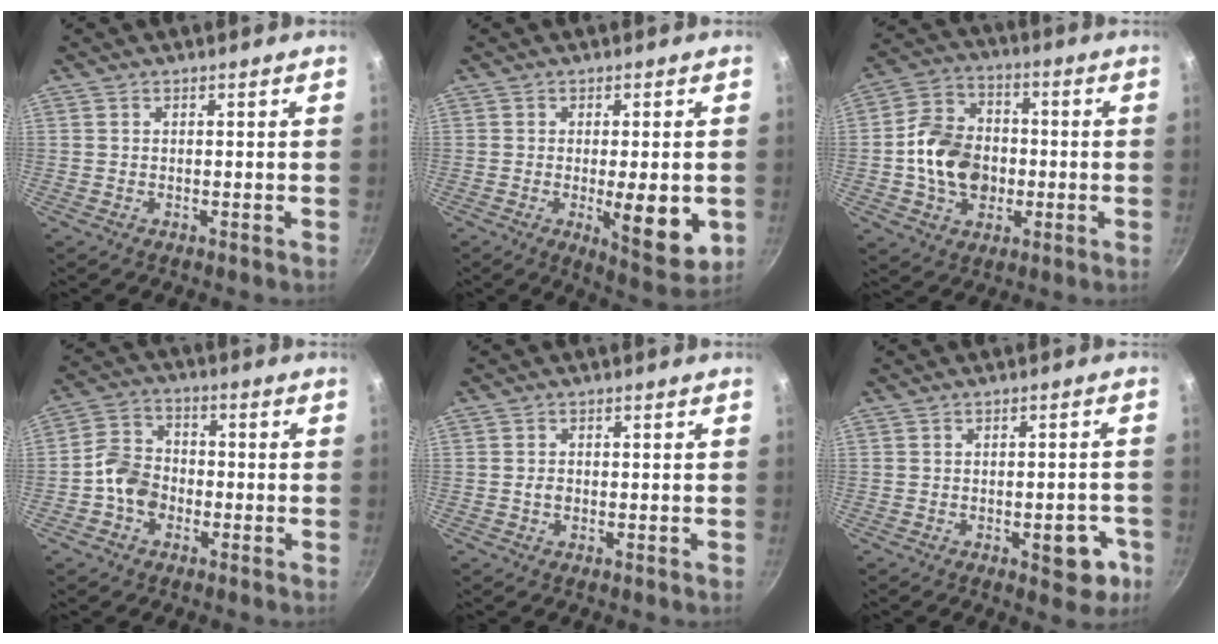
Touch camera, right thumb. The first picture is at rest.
{"total": 10.7, "force": [-1.8, 3.4, 10.0], "torque": [-0.119, -0.014, -0.017]}
{"total": 13.9, "force": [-1.5, 10.7, 8.6], "torque": [-0.126, 0.024, -0.033]}
{"total": 7.6, "force": [-2.5, 6.0, 4.0], "torque": [-0.051, 0.028, -0.059]}
{"total": 1.5, "force": [-0.3, 1.1, 1.0], "torque": [-0.017, 0.005, -0.005]}
{"total": 7.0, "force": [-2.8, 3.5, 5.4], "torque": [-0.038, 0.021, -0.029]}